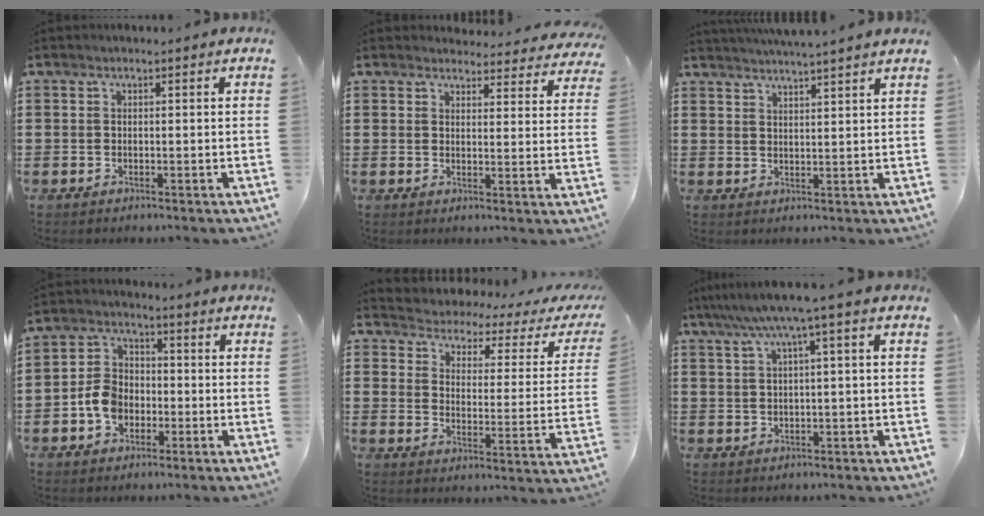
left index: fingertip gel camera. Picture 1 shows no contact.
{"total": 3.7, "force": [3.5, 0.7, 0.5], "torque": [-0.010, -0.021, 0.060]}
{"total": 3.2, "force": [3.1, -0.9, 0.3], "torque": [-0.015, -0.014, 0.056]}
{"total": 5.9, "force": [-2.3, 4.4, 3.3], "torque": [-0.083, 0.009, -0.047]}
{"total": 1.6, "force": [1.5, 0.3, 0.4], "torque": [-0.026, -0.025, 0.014]}
{"total": 5.0, "force": [2.1, -0.5, 4.5], "torque": [-0.090, -0.007, 0.032]}